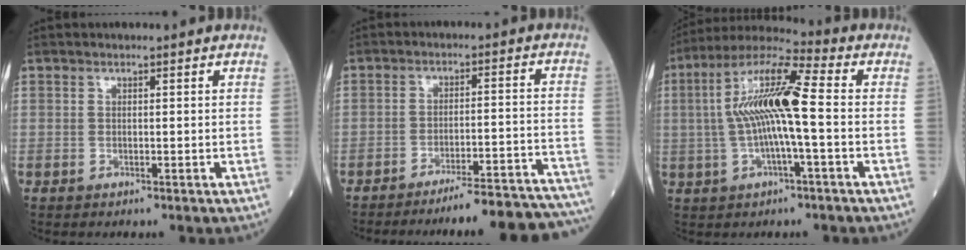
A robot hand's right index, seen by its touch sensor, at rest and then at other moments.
{"total": 19.0, "force": [-18.0, 0.1, 6.2], "torque": [-0.028, 0.009, -0.231]}
{"total": 13.1, "force": [0.0, 1.3, 13.0], "torque": [-0.254, 0.023, -0.008]}